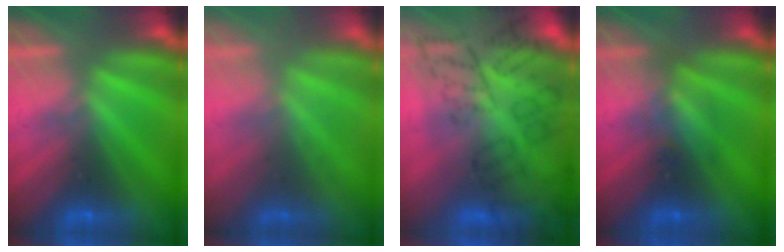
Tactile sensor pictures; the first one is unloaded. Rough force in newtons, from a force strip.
{"total": 2.2}
{"total": 8.2}
{"total": 2.4}